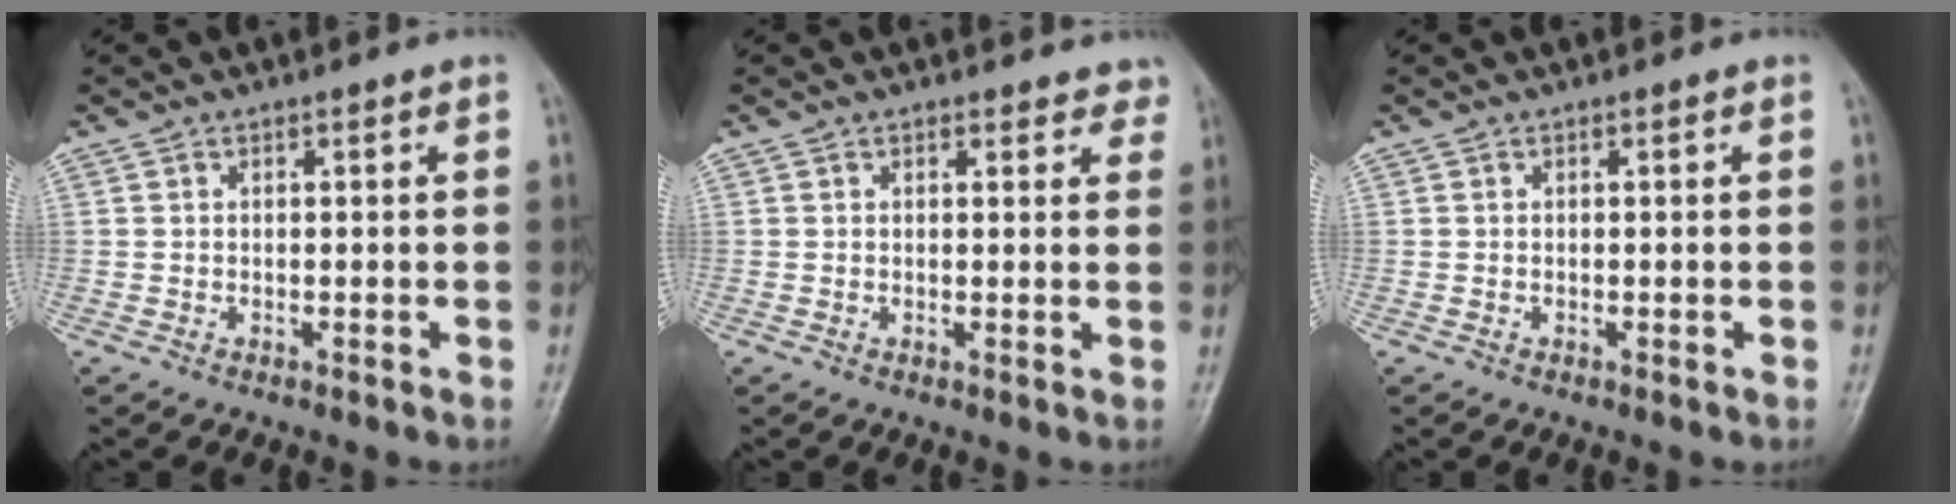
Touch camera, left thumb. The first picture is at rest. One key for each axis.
{"total": 3.2, "fx": 2.7, "fy": 1.5, "fz": 0.7, "tx": 0.023, "ty": -0.009, "tz": 0.018}
{"total": 0.0}